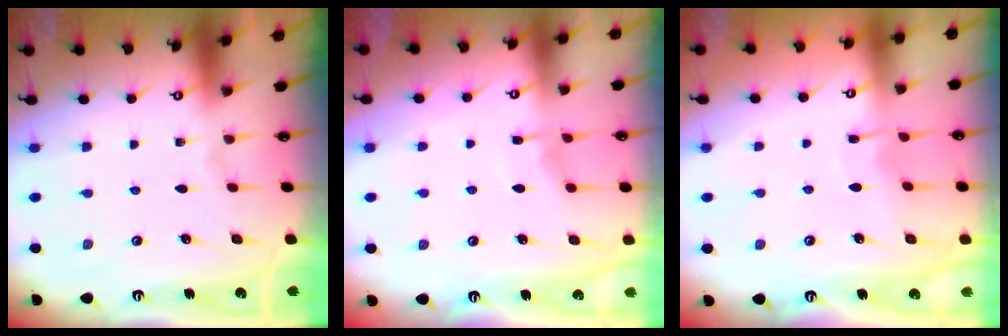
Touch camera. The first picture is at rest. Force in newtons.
{"total": 4.8, "press": 4.7, "slide": 0.5}
{"total": 4.5, "press": 4.5, "slide": 0.3}